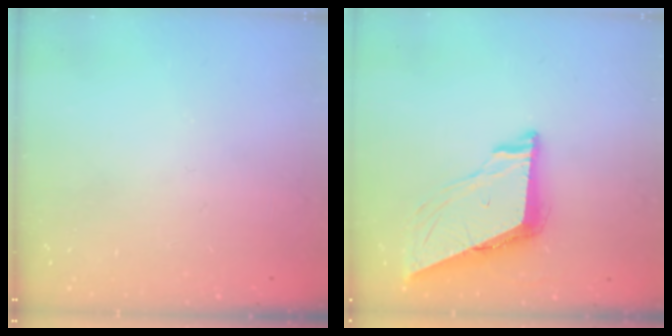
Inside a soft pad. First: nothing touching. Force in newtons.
{"total": 8.4, "press": 8.4, "slide": 0.9}